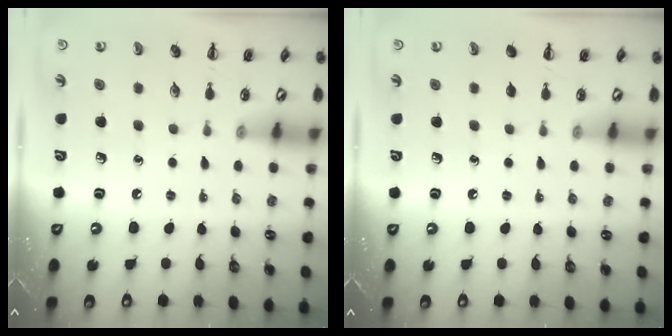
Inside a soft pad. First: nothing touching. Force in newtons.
{"total": 0.0}